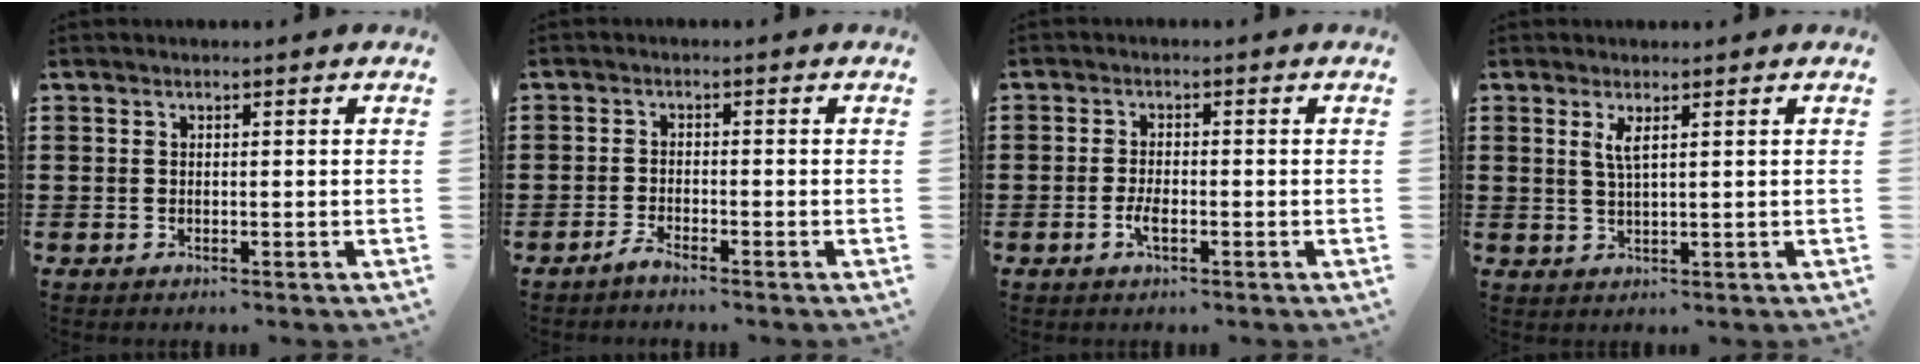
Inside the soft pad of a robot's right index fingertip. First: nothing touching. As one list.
[{"total": 1.6, "force": [-1.6, 0.0, 0.5], "torque": [-0.011, 0.000, -0.029]}, {"total": 2.7, "force": [-1.1, 0.9, 2.4], "torque": [-0.050, -0.003, -0.021]}, {"total": 2.4, "force": [1.1, 0.4, 2.1], "torque": [-0.045, 0.001, 0.019]}]